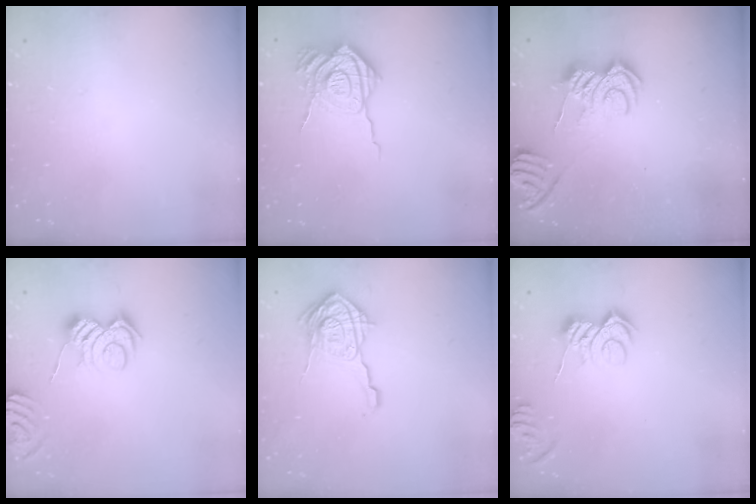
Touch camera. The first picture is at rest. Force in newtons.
{"total": 15.9, "press": 15.9, "slide": 1.5}
{"total": 8.2, "press": 8.2, "slide": 0.9}
{"total": 9.7, "press": 9.6, "slide": 0.8}
{"total": 15.4, "press": 15.4, "slide": 0.7}
{"total": 8.3, "press": 8.2, "slide": 0.8}